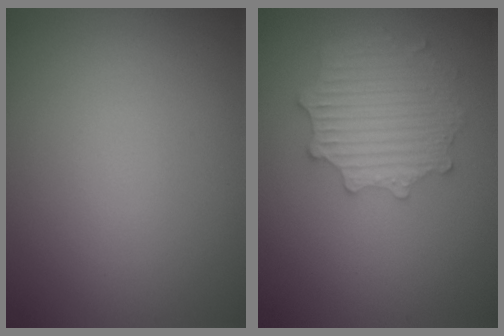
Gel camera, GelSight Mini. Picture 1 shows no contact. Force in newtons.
{"total": 4.7, "press": 3.9, "slide": 2.7}